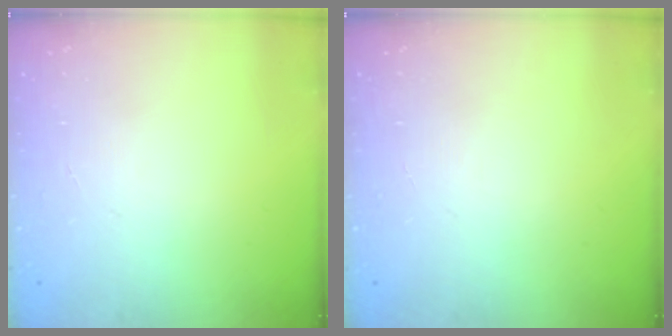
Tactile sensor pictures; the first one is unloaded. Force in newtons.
{"total": 0.0}